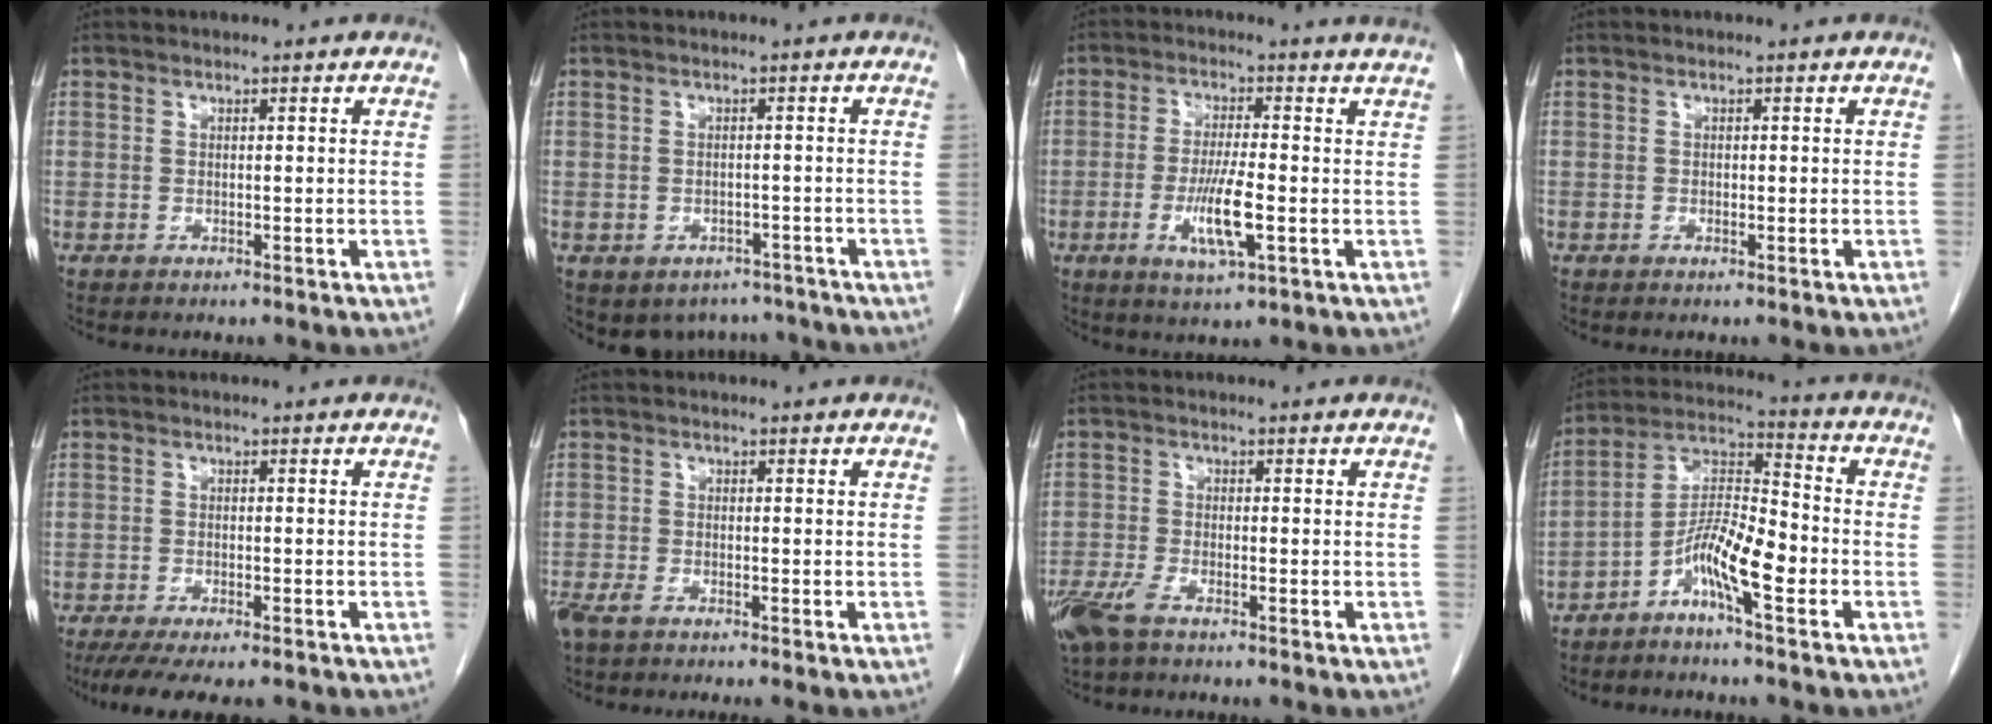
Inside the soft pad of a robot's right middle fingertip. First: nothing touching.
{"total": 6.1, "force": [-4.5, 4.0, 0.8], "torque": [-0.005, 0.011, -0.054]}
{"total": 7.4, "force": [-0.9, -0.3, 7.4], "torque": [-0.138, -0.010, -0.015]}
{"total": 0.0}
{"total": 9.4, "force": [-7.7, 2.0, 5.0], "torque": [-0.072, -0.013, -0.114]}
{"total": 3.0, "force": [-2.2, 0.6, 1.9], "torque": [-0.039, -0.008, -0.041]}
{"total": 5.1, "force": [-3.5, 1.4, 3.4], "torque": [-0.077, -0.010, -0.069]}
{"total": 8.9, "force": [-4.1, 1.3, 7.8], "torque": [-0.152, 0.018, -0.079]}